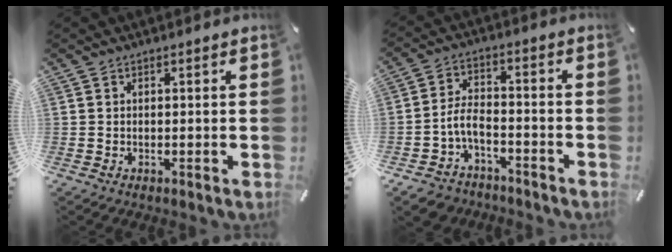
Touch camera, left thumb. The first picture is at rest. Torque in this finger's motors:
{"motor_torque": [-0.20, 0.30, 0.60, 0.59, 0.05]}